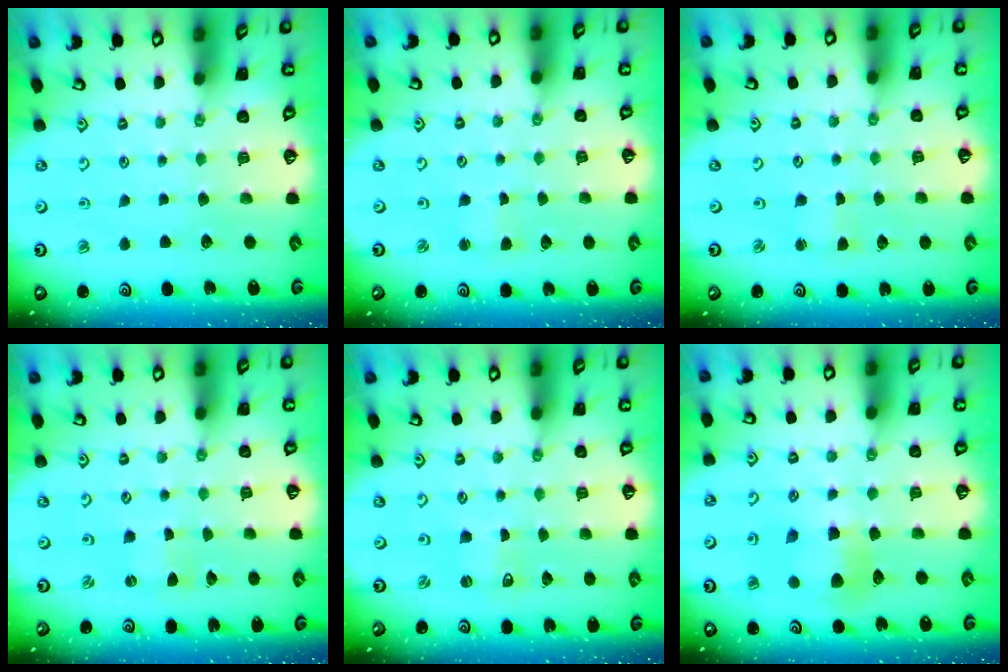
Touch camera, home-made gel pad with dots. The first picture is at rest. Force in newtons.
{"total": 1.2, "press": 1.2, "slide": 0.2}
{"total": 1.8, "press": 1.7, "slide": 0.3}
{"total": 0.0}
{"total": 0.7, "press": 0.7, "slide": 0.0}
{"total": 7.1, "press": 7.0, "slide": 0.6}